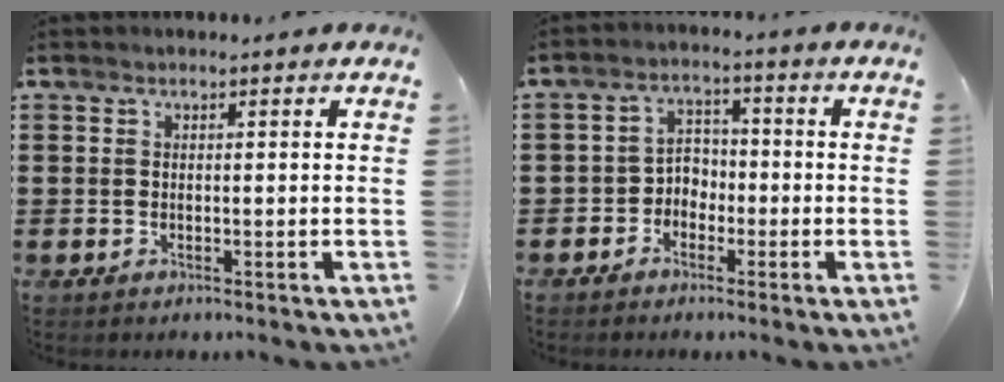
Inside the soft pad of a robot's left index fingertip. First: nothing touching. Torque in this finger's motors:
{"motor_torque": [0.13, 0.14, 0.06, 0.02]}